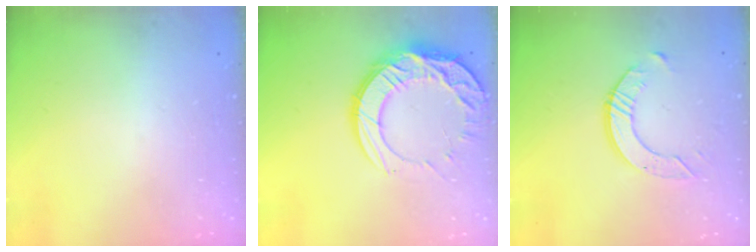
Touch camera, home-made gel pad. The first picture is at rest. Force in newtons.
{"total": 17.2, "press": 17.2, "slide": 1.0}
{"total": 6.4, "press": 6.4, "slide": 0.6}